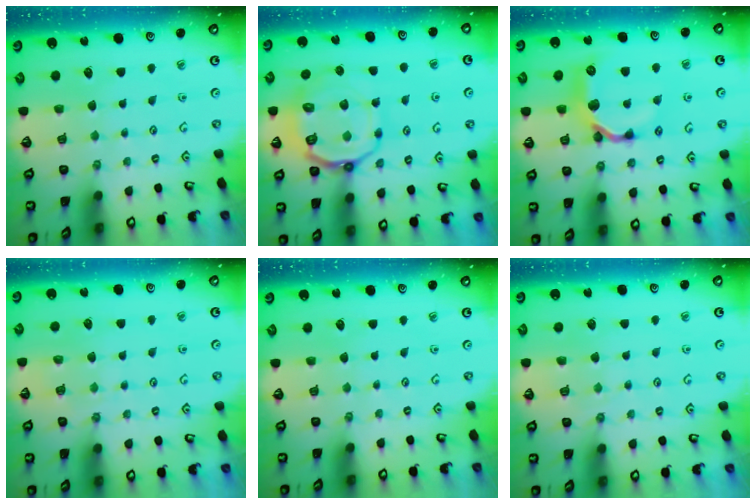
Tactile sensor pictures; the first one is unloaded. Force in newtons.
{"total": 13.5, "press": 13.3, "slide": 2.2}
{"total": 11.9, "press": 11.9, "slide": 0.6}
{"total": 5.0, "press": 4.9, "slide": 0.6}
{"total": 0.0}
{"total": 2.8, "press": 2.8, "slide": 0.3}